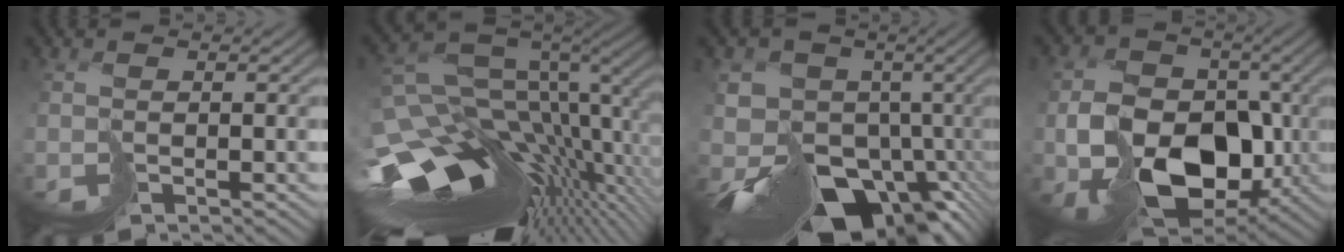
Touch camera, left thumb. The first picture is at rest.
{"total": 16.7, "force": [-5.4, 8.9, 13.1], "torque": [-0.253, -0.032, -0.057]}
{"total": 14.0, "force": [-5.4, 10.6, 7.4], "torque": [-0.123, -0.006, -0.081]}
{"total": 12.3, "force": [-3.3, 8.8, 7.9], "torque": [-0.119, -0.015, -0.060]}